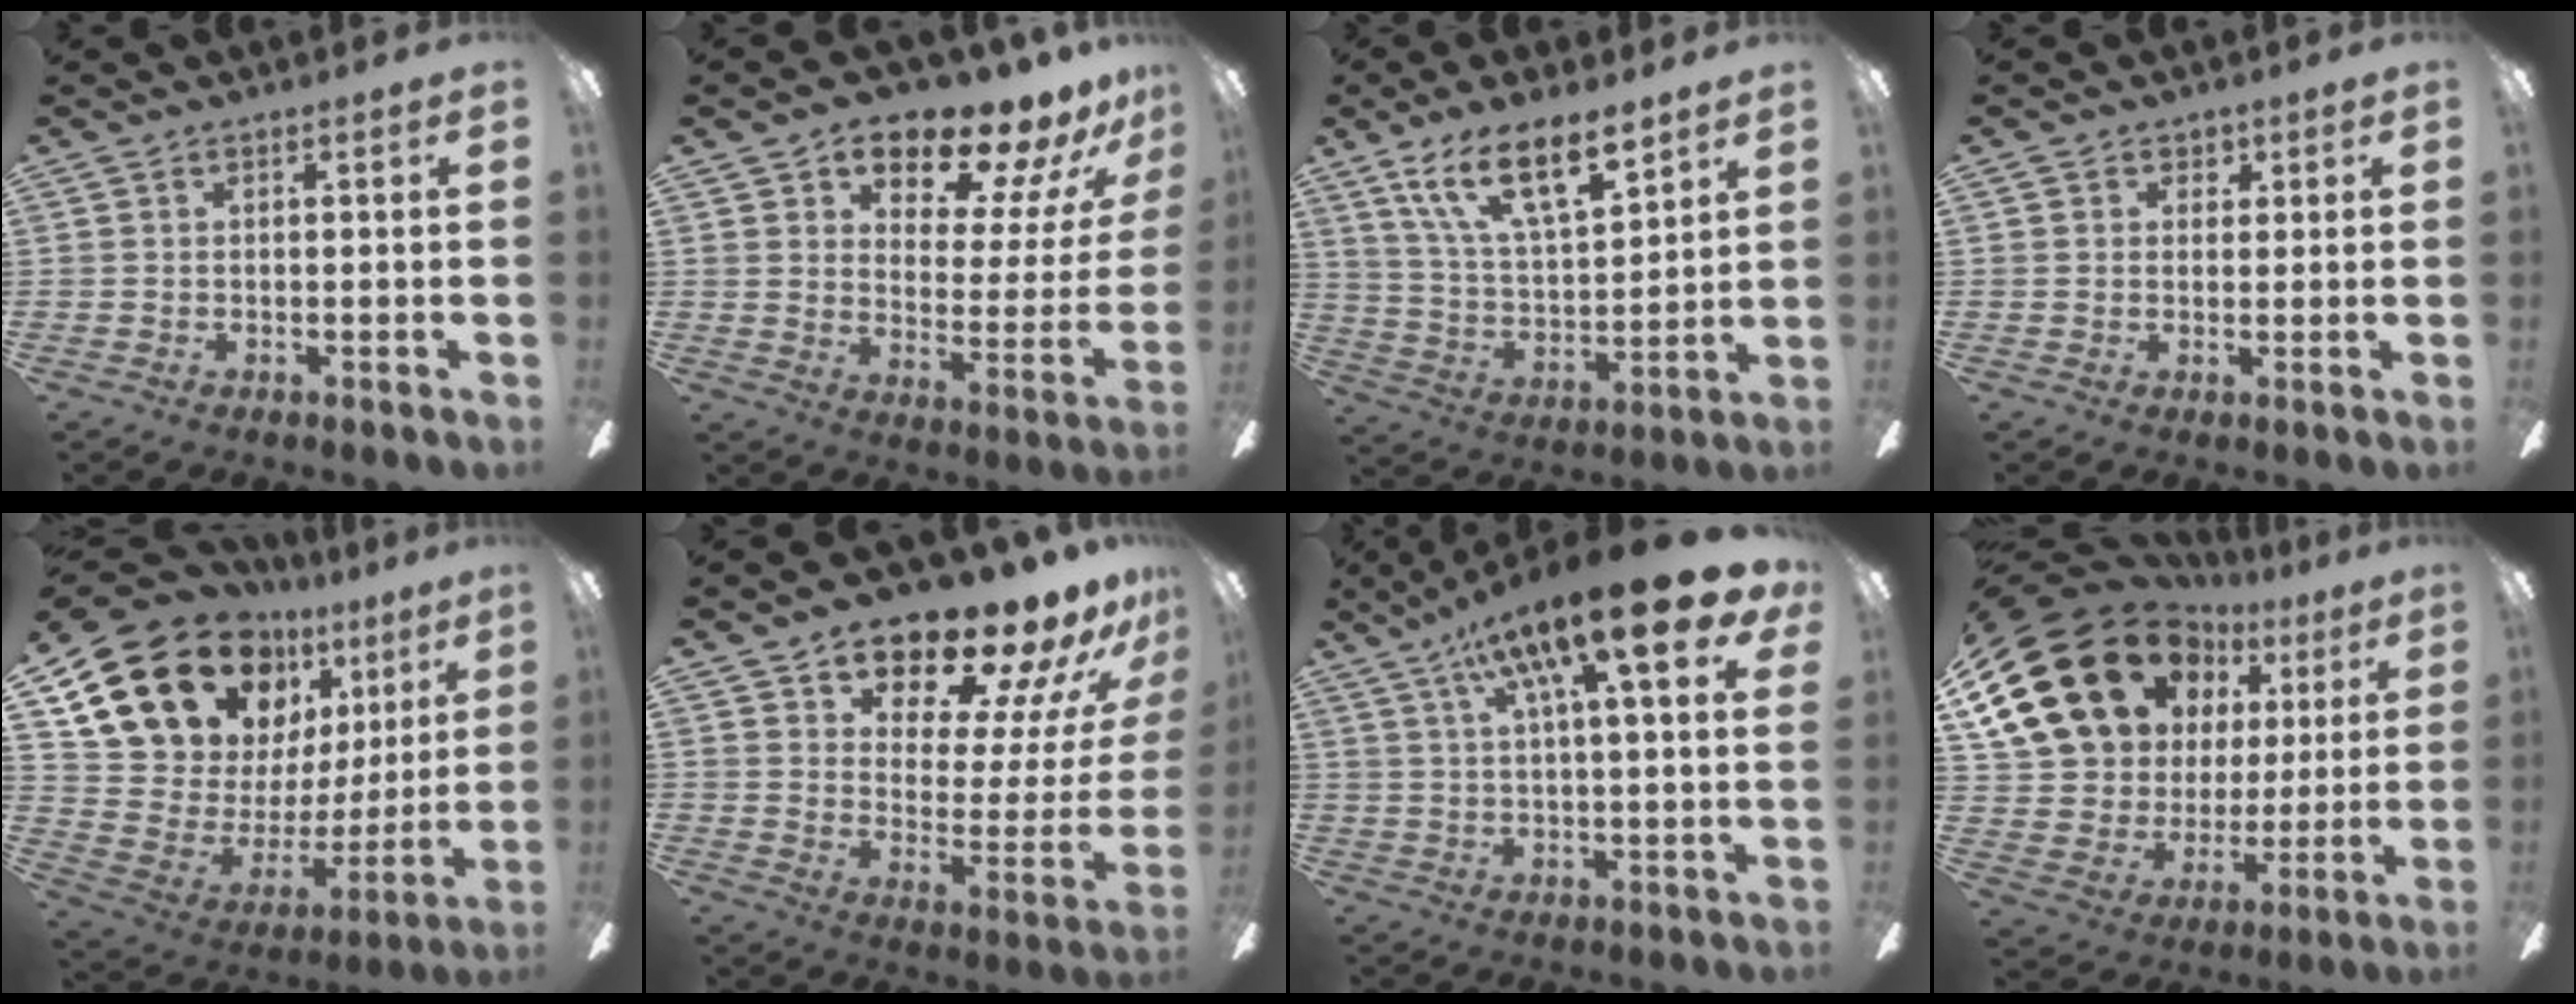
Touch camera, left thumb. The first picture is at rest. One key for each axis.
{"total": 14.2, "fx": 12.3, "fy": 4.7, "fz": 5.1, "tx": -0.083, "ty": -0.100, "tz": 0.211}
{"total": 16.2, "fx": 11.1, "fy": 5.8, "fz": 10.3, "tx": -0.188, "ty": -0.052, "tz": 0.195}
{"total": 2.4, "fx": 1.0, "fy": 2.2, "fz": 0.2, "tx": 0.008, "ty": 0.002, "tz": 0.015}
{"total": 20.4, "fx": 14.2, "fy": 12.0, "fz": 8.3, "tx": -0.168, "ty": -0.093, "tz": 0.281}
{"total": 18.6, "fx": 15.7, "fy": 6.0, "fz": 8.0, "tx": -0.122, "ty": -0.119, "tz": 0.260}
{"total": 20.5, "fx": 11.1, "fy": 4.9, "fz": 16.5, "tx": -0.259, "ty": -0.051, "tz": 0.167}
{"total": 24.1, "fx": 12.9, "fy": 16.6, "fz": 11.9, "tx": -0.249, "ty": -0.070, "tz": 0.257}